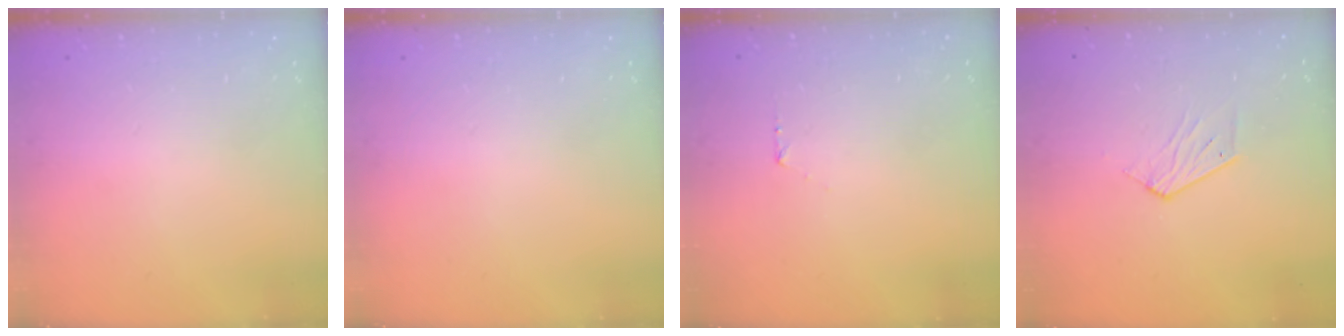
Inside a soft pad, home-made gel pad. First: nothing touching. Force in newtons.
{"total": 0.0}
{"total": 4.2, "press": 4.1, "slide": 0.4}
{"total": 3.9, "press": 3.9, "slide": 0.2}